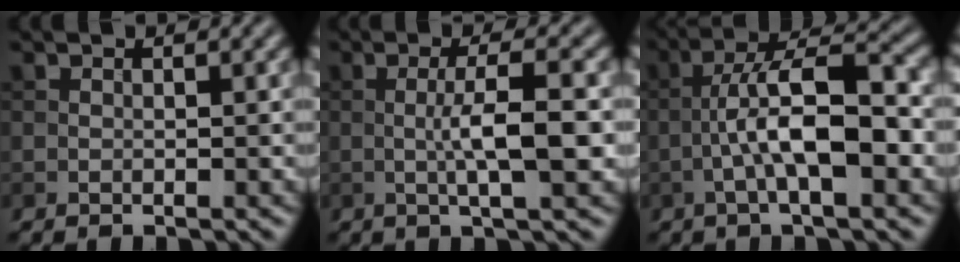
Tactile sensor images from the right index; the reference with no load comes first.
{"total": 4.8, "force": [-0.2, 0.8, 4.8], "torque": [-0.084, 0.005, -0.004]}
{"total": 8.0, "force": [-1.7, 2.4, 7.4], "torque": [-0.126, 0.018, -0.030]}